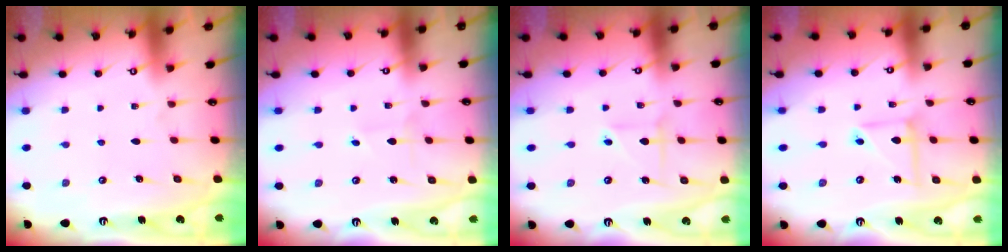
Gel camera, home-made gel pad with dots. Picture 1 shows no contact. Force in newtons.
{"total": 0.7, "press": 0.7, "slide": 0.0}
{"total": 2.7, "press": 2.7, "slide": 0.3}
{"total": 7.6, "press": 7.6, "slide": 0.5}